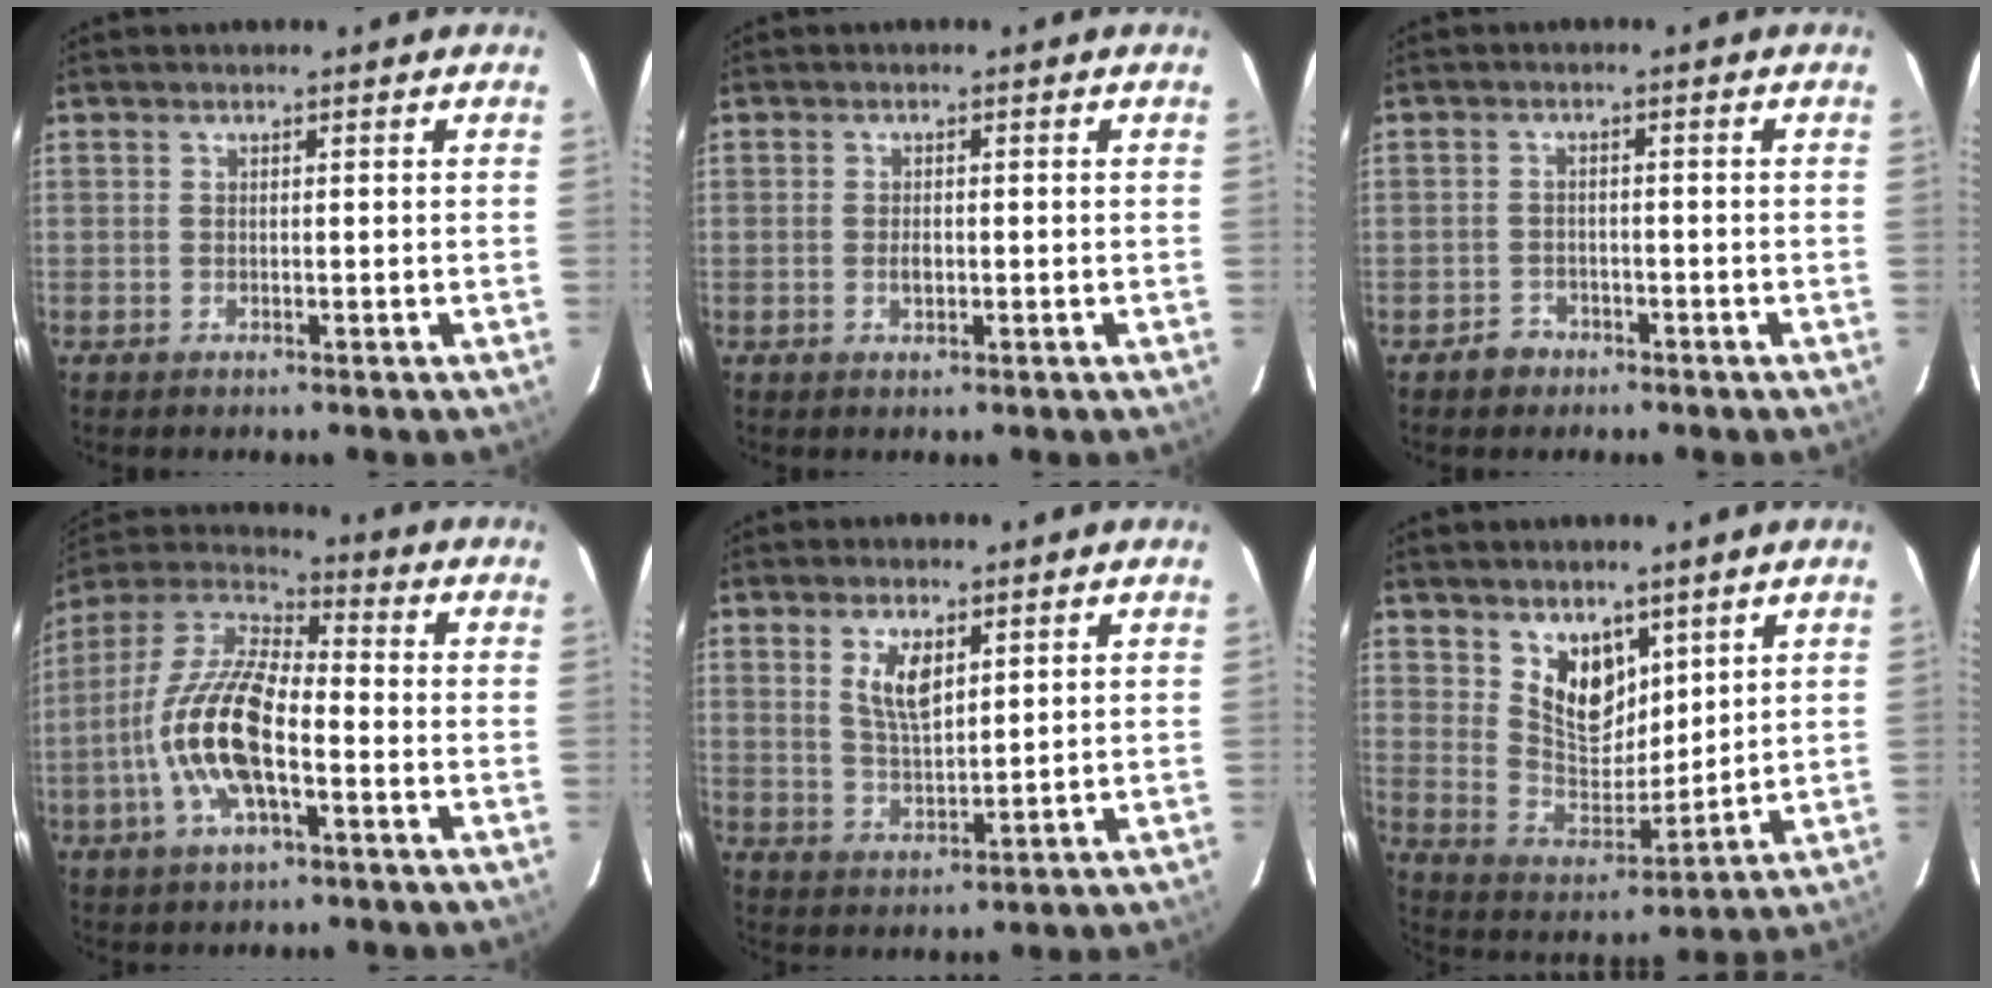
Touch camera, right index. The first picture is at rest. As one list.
[{"total": 1.8, "force": [-0.4, 1.1, 1.4], "torque": [-0.025, 0.001, -0.007]}, {"total": 3.1, "force": [-2.0, 2.4, 0.2], "torque": [-0.009, 0.011, -0.031]}, {"total": 16.0, "force": [-4.5, 6.1, 14.1], "torque": [-0.289, 0.000, -0.093]}, {"total": 6.4, "force": [2.8, 2.8, 5.0], "torque": [-0.091, -0.001, 0.059]}, {"total": 10.0, "force": [6.0, 6.1, 5.3], "torque": [-0.085, -0.007, 0.123]}]